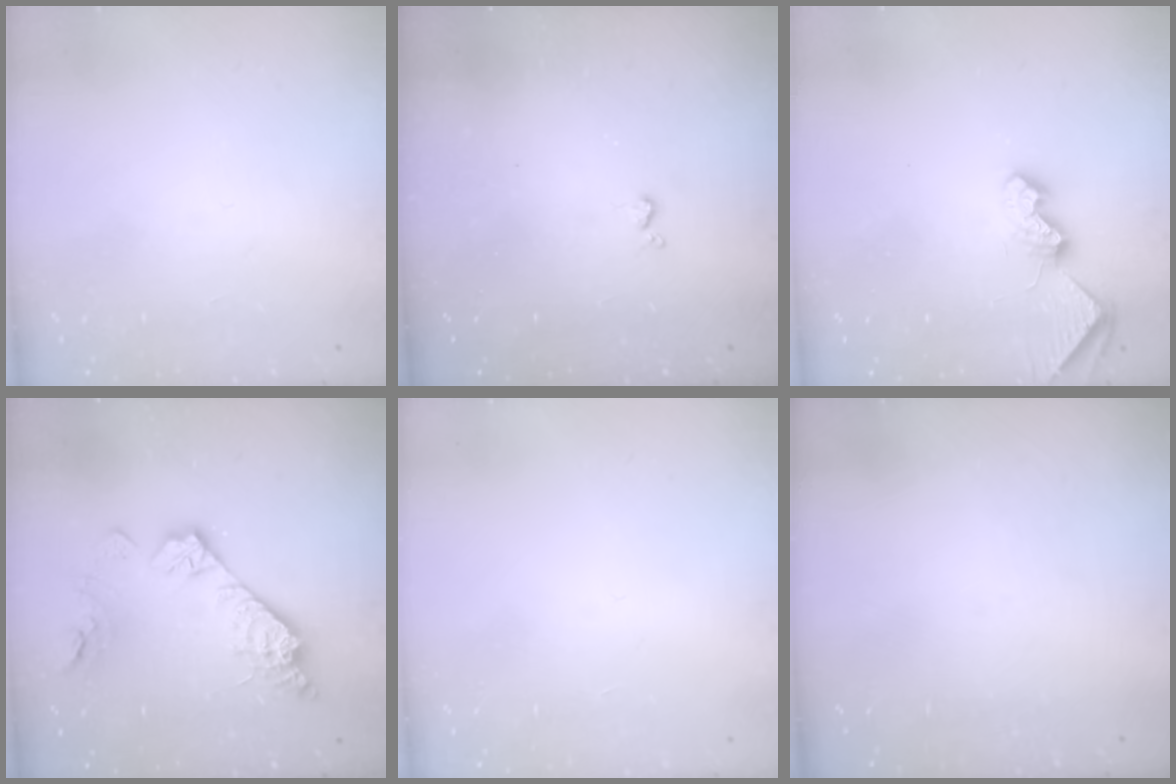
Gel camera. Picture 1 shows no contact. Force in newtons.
{"total": 3.3, "press": 3.3, "slide": 0.5}
{"total": 7.8, "press": 7.7, "slide": 0.9}
{"total": 15.6, "press": 15.6, "slide": 0.9}
{"total": 0.0}
{"total": 0.0}